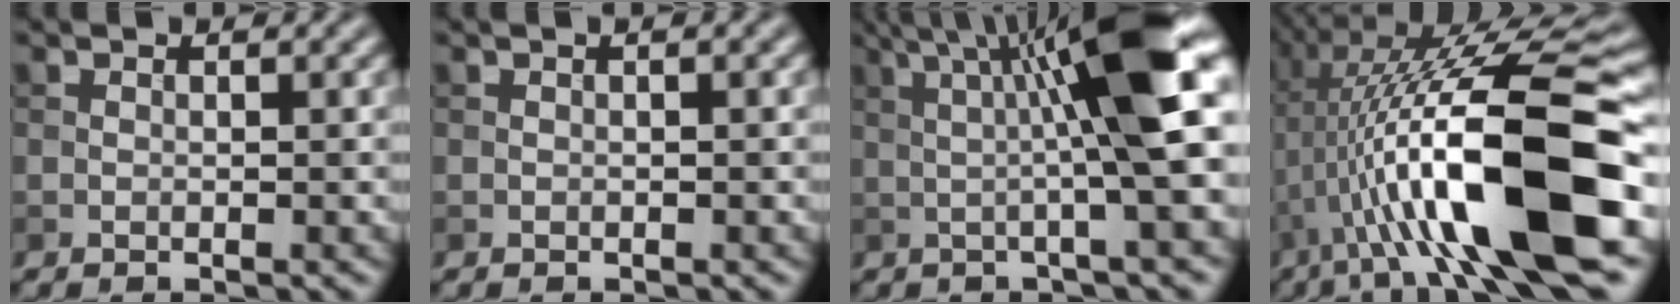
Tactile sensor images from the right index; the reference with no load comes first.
{"total": 0.7, "force": [0.2, 0.1, 0.7], "torque": [-0.012, 0.004, 0.003]}
{"total": 9.9, "force": [1.9, 1.3, 9.7], "torque": [-0.133, 0.016, 0.026]}
{"total": 15.5, "force": [-2.6, 3.5, 14.9], "torque": [-0.240, 0.028, -0.040]}